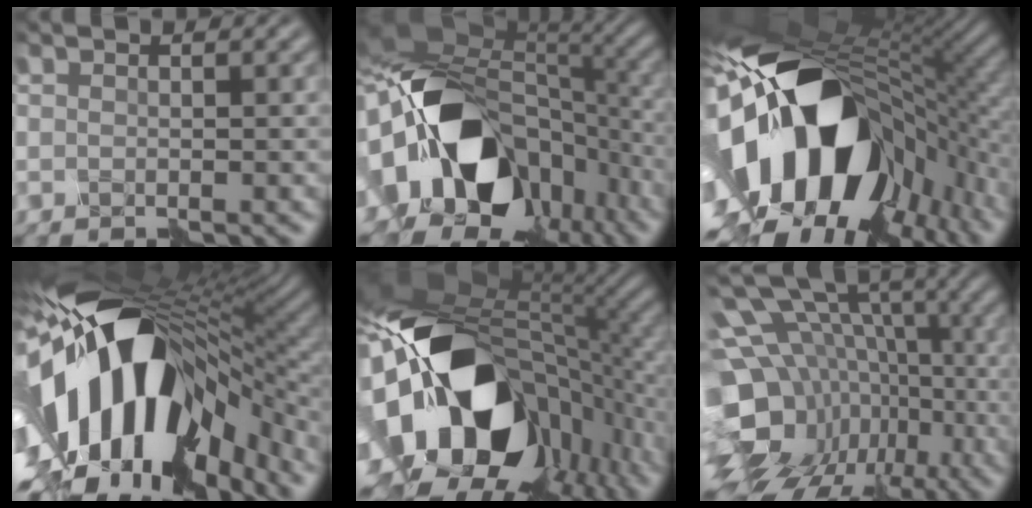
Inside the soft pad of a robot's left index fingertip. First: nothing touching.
{"total": 18.0, "force": [-5.7, 12.7, 11.4], "torque": [-0.210, -0.015, -0.078]}
{"total": 20.1, "force": [-2.4, 12.6, 15.6], "torque": [-0.297, -0.033, -0.017]}
{"total": 18.4, "force": [-3.5, 10.9, 14.4], "torque": [-0.277, -0.015, -0.048]}
{"total": 18.5, "force": [-3.4, 13.1, 12.6], "torque": [-0.258, -0.026, -0.032]}
{"total": 16.4, "force": [-4.1, 12.6, 9.6], "torque": [-0.183, 0.023, -0.023]}